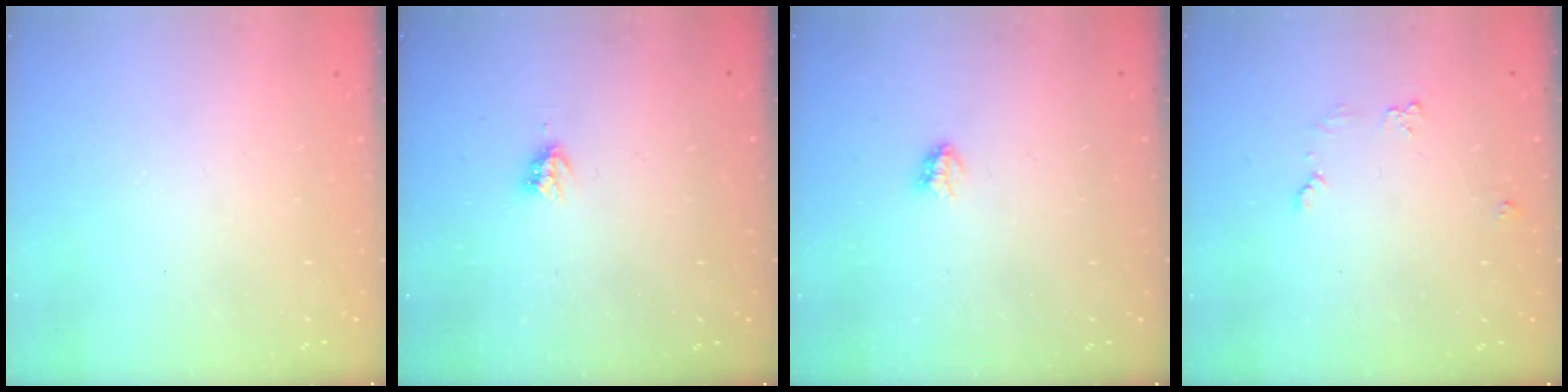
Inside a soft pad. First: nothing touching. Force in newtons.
{"total": 3.7, "press": 3.7, "slide": 0.1}
{"total": 2.9, "press": 2.9, "slide": 0.3}
{"total": 5.2, "press": 5.1, "slide": 0.8}